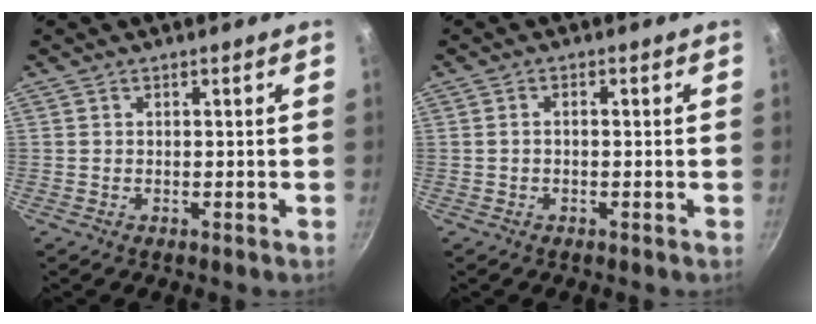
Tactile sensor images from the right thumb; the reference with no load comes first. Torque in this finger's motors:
{"motor_torque": [-0.09, -0.82, -0.22, 0.07, -0.03]}